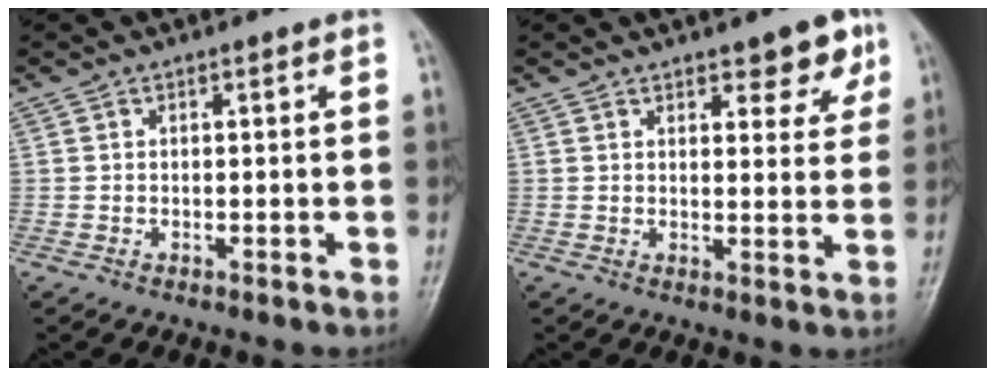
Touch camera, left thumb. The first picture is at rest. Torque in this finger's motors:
{"motor_torque": [0.12, 0.08, -0.01, -0.18, 0.07]}